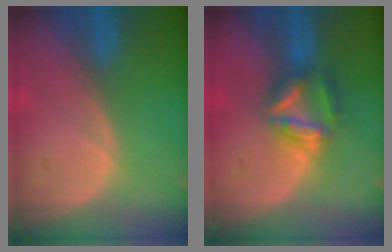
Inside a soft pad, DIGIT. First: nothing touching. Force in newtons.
{"total": 5.7, "press": 5.7, "slide": 0.4}